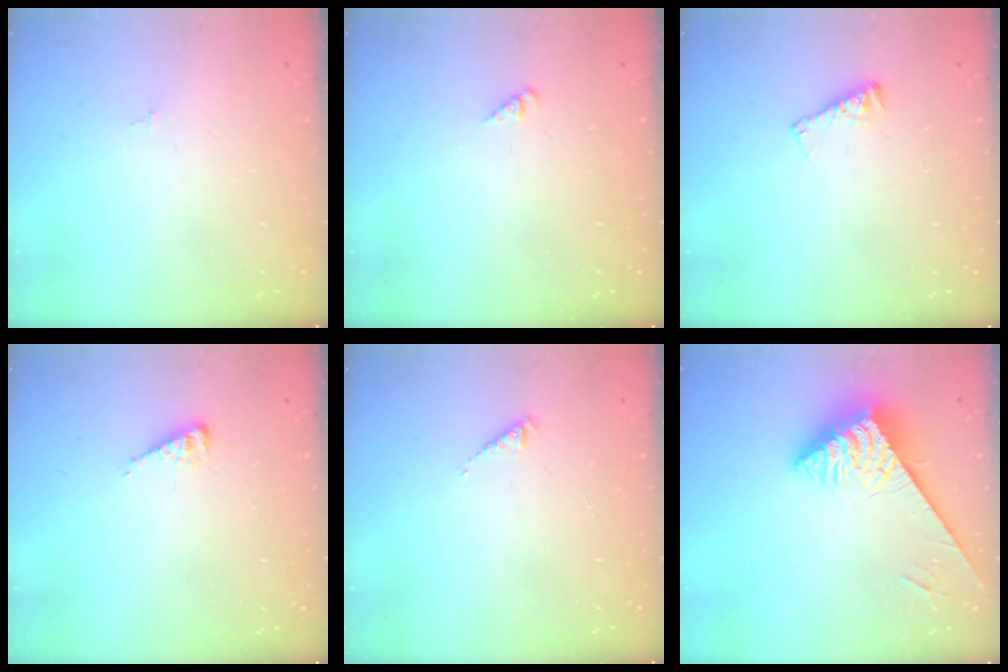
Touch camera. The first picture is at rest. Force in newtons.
{"total": 1.4, "press": 1.4, "slide": 0.3}
{"total": 4.3, "press": 4.3, "slide": 0.3}
{"total": 5.3, "press": 5.2, "slide": 0.7}
{"total": 1.6, "press": 1.6, "slide": 0.3}
{"total": 4.7, "press": 4.6, "slide": 0.5}